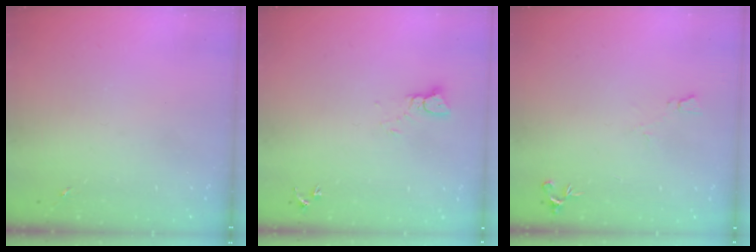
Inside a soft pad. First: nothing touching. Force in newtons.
{"total": 2.6, "press": 2.6, "slide": 0.1}
{"total": 4.4, "press": 4.3, "slide": 0.9}